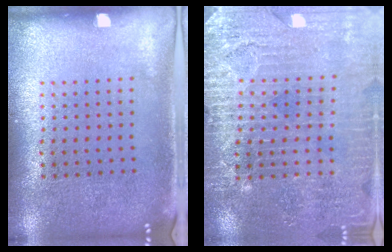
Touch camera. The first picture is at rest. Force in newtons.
{"total": 3.2, "press": 3.1, "slide": 0.7}